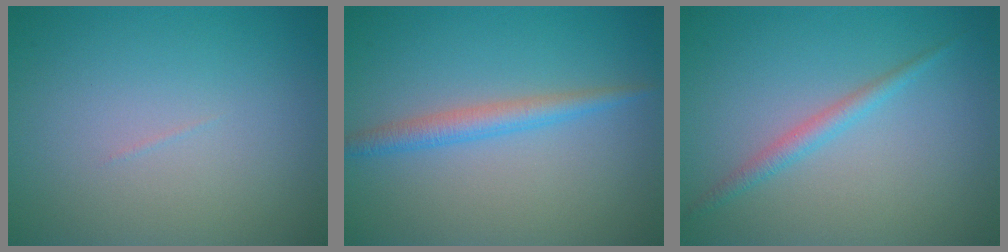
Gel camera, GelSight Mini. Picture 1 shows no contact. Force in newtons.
{"total": 2.3, "press": 2.3, "slide": 0.1}
{"total": 1.7, "press": 1.7, "slide": 0.1}